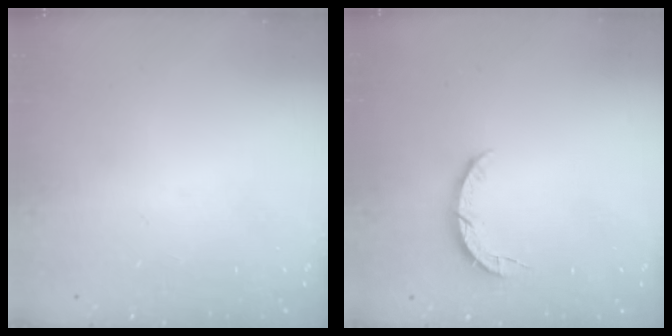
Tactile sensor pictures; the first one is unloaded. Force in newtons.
{"total": 4.4, "press": 4.4, "slide": 0.5}